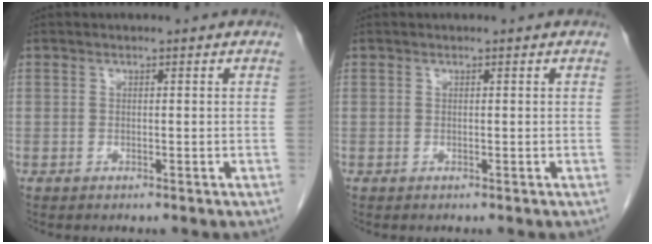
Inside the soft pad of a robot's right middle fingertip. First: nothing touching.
{"total": 0.0}